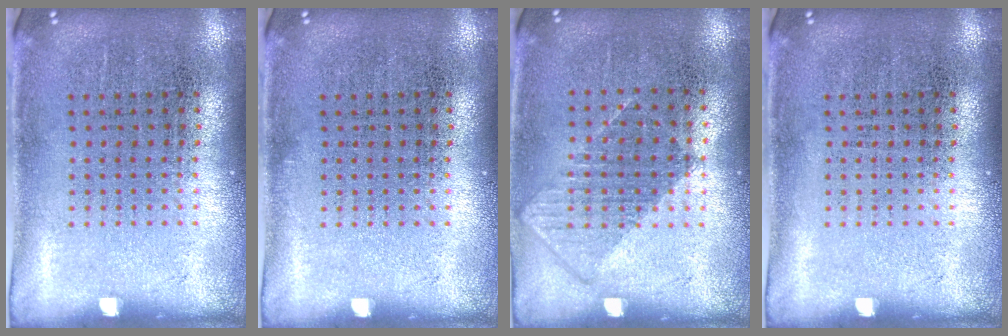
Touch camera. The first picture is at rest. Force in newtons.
{"total": 0.0}
{"total": 0.8, "press": 0.8, "slide": 0.3}
{"total": 0.0}